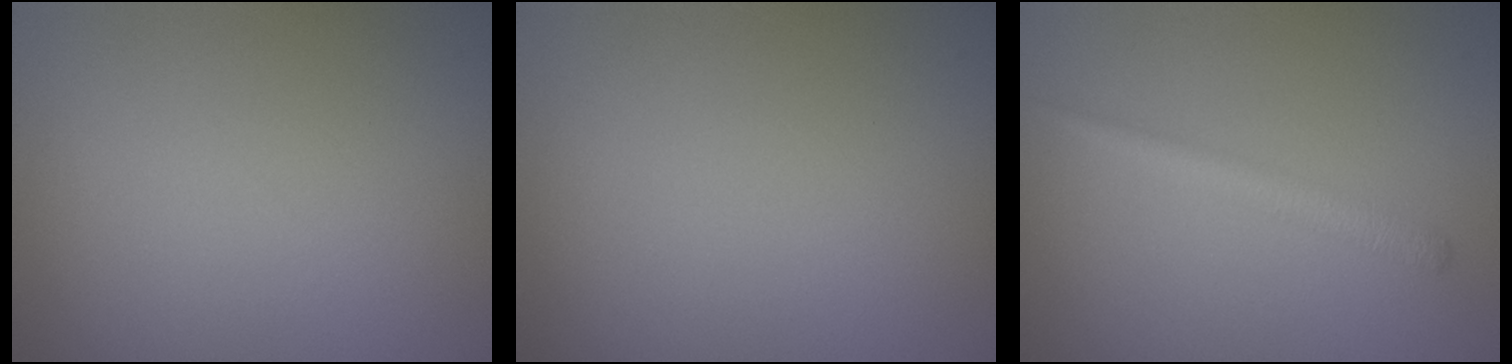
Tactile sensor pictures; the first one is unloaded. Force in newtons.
{"total": 0.0}
{"total": 1.8, "press": 1.8, "slide": 0.0}